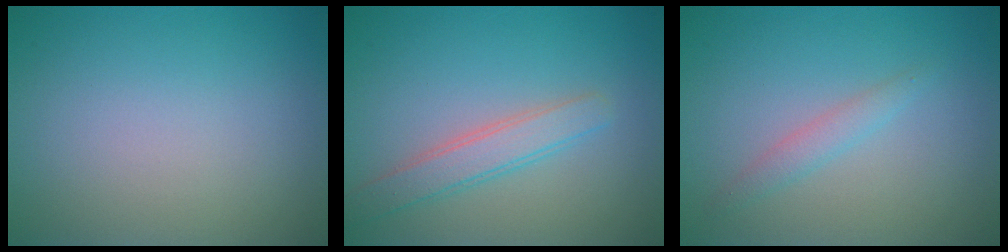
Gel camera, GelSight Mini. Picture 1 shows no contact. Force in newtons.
{"total": 2.7, "press": 2.7, "slide": 0.1}
{"total": 1.4, "press": 1.4, "slide": 0.1}